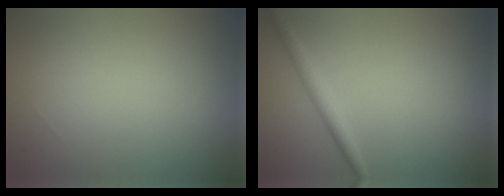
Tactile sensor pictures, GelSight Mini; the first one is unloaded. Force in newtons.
{"total": 1.8, "press": 1.8, "slide": 0.0}